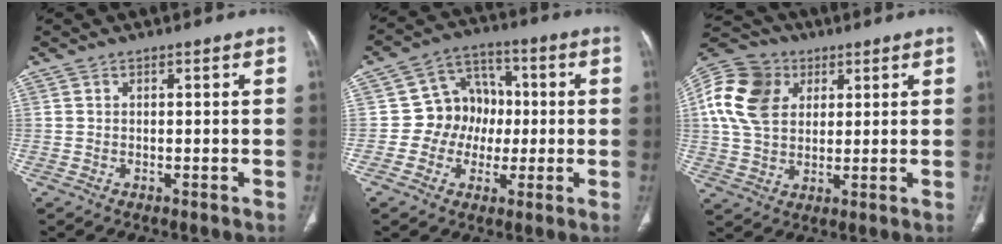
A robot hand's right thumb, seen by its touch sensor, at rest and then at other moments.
{"total": 10.1, "force": [-0.5, 9.0, 4.5], "torque": [-0.015, 0.028, -0.017]}
{"total": 15.3, "force": [4.3, 11.6, 9.1], "torque": [-0.178, 0.010, 0.076]}